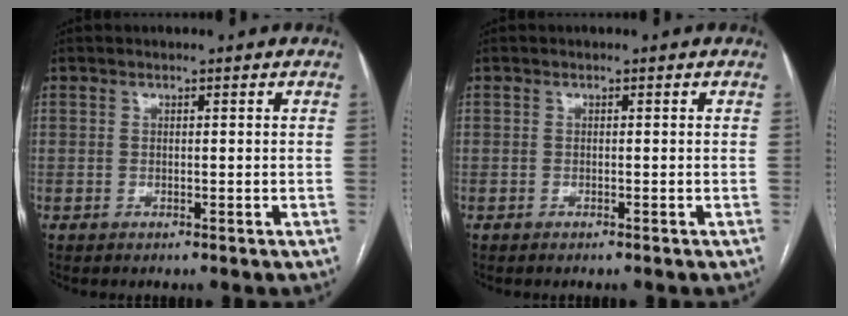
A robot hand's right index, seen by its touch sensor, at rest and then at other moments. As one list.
[{"total": 0.0}]